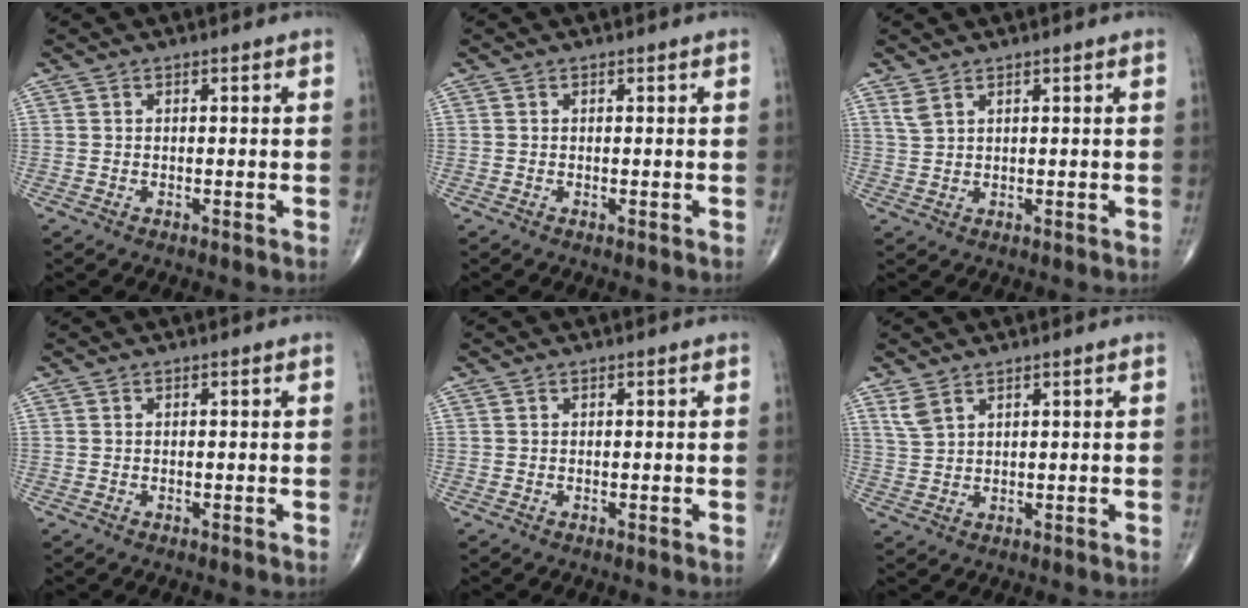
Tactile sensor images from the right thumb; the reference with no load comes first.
{"total": 0.0}
{"total": 2.2, "force": [1.6, 0.8, 1.3], "torque": [-0.031, 0.001, 0.041]}
{"total": 0.0}
{"total": 0.0}
{"total": 3.2, "force": [2.2, 1.5, 1.8], "torque": [-0.038, -0.004, 0.056]}